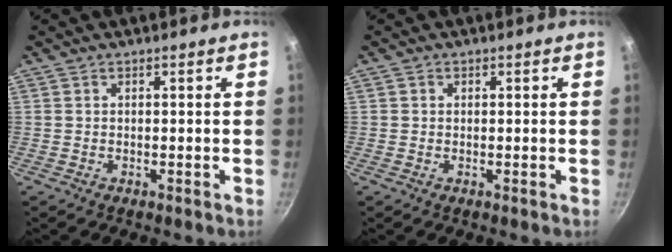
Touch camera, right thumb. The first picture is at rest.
{"total": 0.5, "force": [0.1, 0.5, 0.1], "torque": [0.002, 0.001, 0.000]}